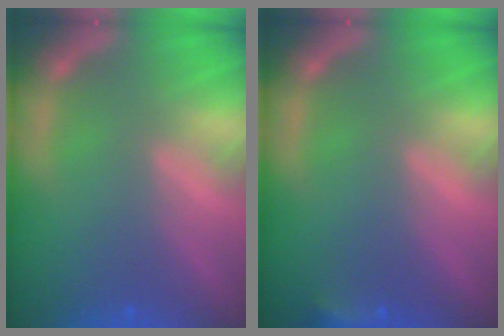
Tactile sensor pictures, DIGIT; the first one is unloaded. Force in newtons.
{"total": 1.9}